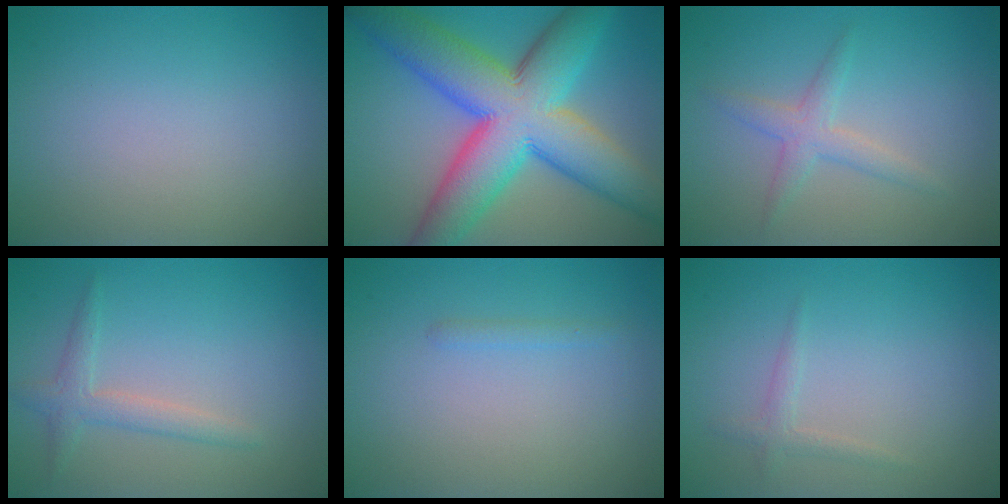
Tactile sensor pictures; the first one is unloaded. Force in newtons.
{"total": 13.9, "press": 13.9, "slide": 0.3}
{"total": 2.2, "press": 2.2, "slide": 0.1}
{"total": 2.1, "press": 2.1, "slide": 0.1}
{"total": 0.7, "press": 0.7, "slide": 0.0}
{"total": 1.1, "press": 1.1, "slide": 0.0}